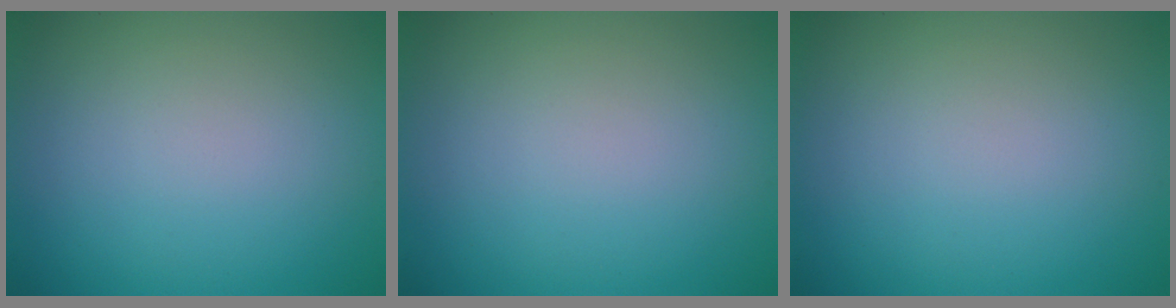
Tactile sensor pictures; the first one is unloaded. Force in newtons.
{"total": 0.0}
{"total": 0.0}